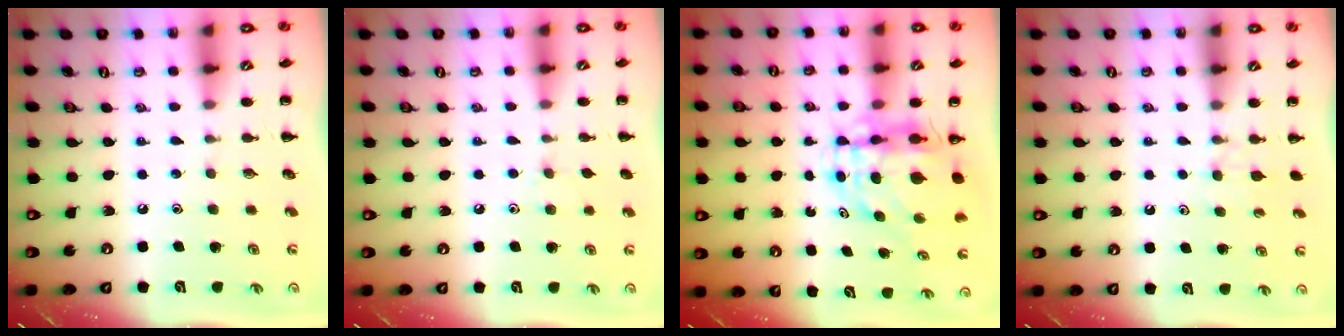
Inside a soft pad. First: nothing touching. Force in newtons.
{"total": 4.6, "press": 4.3, "slide": 1.5}
{"total": 7.1, "press": 6.9, "slide": 1.4}
{"total": 4.2, "press": 3.9, "slide": 1.4}